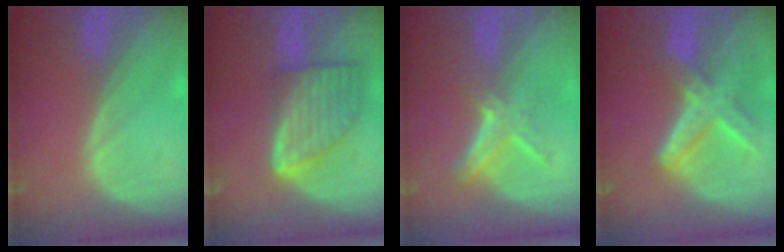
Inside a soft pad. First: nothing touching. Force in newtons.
{"total": 9.1, "press": 9.1, "slide": 0.6}
{"total": 5.8, "press": 5.2, "slide": 2.5}
{"total": 8.2, "press": 7.1, "slide": 4.1}